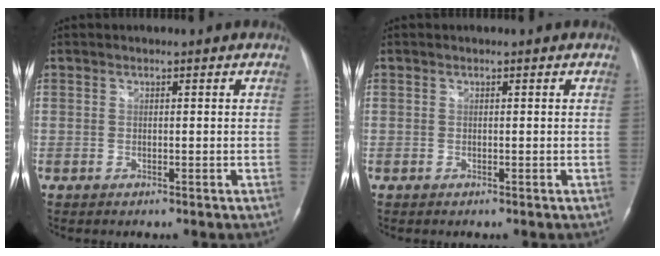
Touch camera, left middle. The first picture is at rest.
{"total": 0.0}